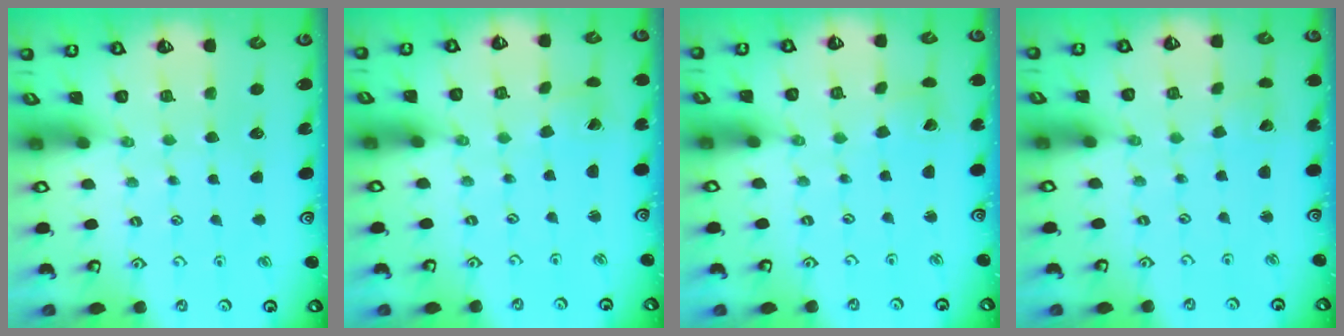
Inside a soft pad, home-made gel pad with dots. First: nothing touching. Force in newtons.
{"total": 0.7, "press": 0.7, "slide": 0.1}
{"total": 3.4, "press": 3.4, "slide": 0.3}
{"total": 1.7, "press": 1.7, "slide": 0.1}